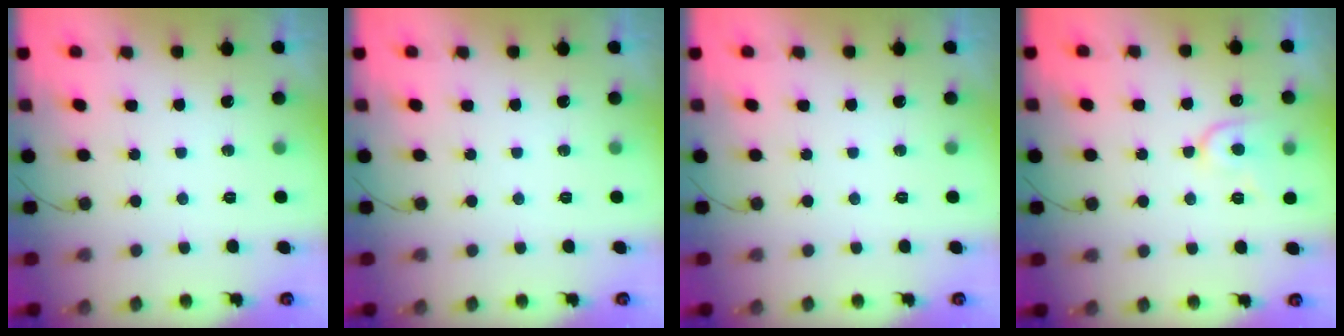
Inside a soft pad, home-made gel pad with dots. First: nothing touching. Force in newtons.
{"total": 0.0}
{"total": 0.0}
{"total": 8.8, "press": 8.8, "slide": 0.6}